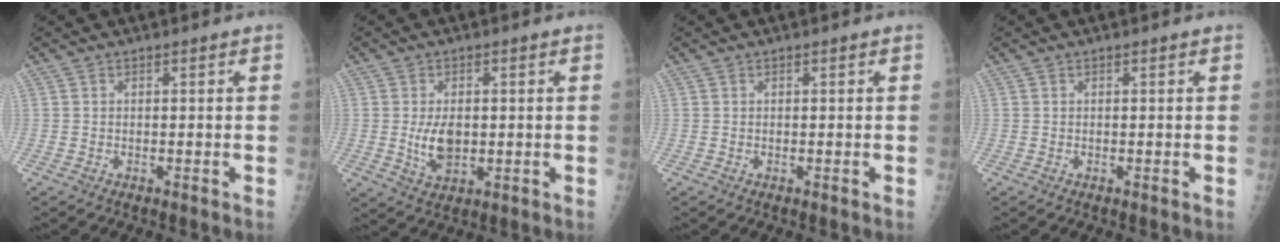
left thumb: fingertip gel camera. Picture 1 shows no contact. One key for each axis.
{"total": 6.0, "fx": -0.1, "fy": 3.7, "fz": 4.8, "tx": -0.079, "ty": -0.010, "tz": 0.005}
{"total": 0.0}
{"total": 0.0}